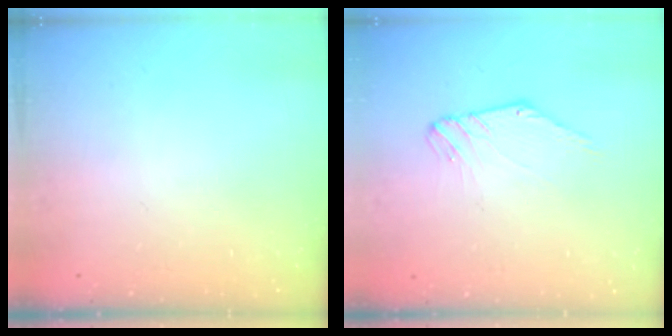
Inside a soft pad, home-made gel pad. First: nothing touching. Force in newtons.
{"total": 0.7, "press": 0.7, "slide": 0.2}